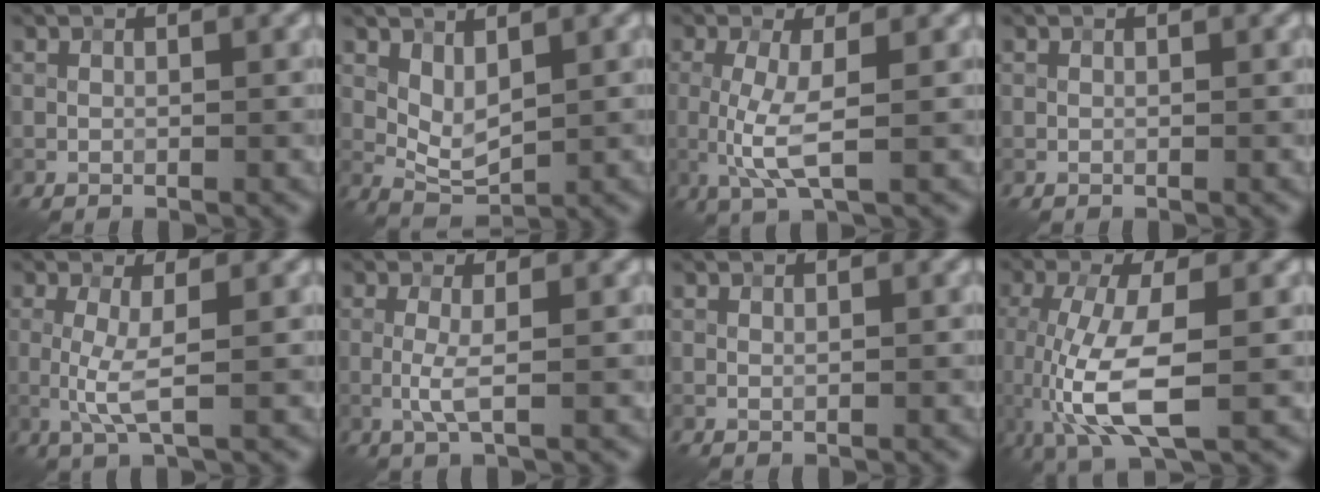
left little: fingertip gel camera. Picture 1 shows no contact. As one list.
[{"total": 2.8, "force": [0.9, 1.5, 2.2], "torque": [-0.048, -0.010, 0.023]}, {"total": 4.3, "force": [-0.7, 1.0, 4.1], "torque": [-0.099, -0.008, -0.014]}, {"total": 0.0}, {"total": 3.2, "force": [-0.5, 0.5, 3.2], "torque": [-0.075, -0.005, -0.010]}, {"total": 2.1, "force": [-0.5, 0.2, 2.1], "torque": [-0.049, -0.002, -0.011]}, {"total": 0.0}, {"total": 7.7, "force": [-2.3, 2.7, 6.9], "torque": [-0.161, -0.006, -0.045]}]